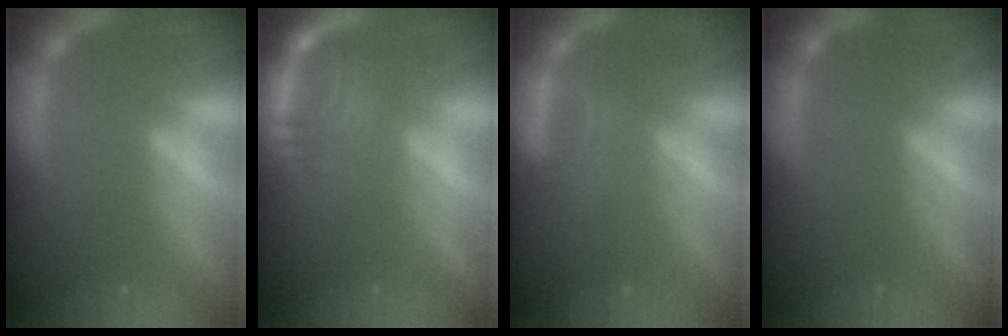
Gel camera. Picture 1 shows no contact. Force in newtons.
{"total": 5.5}
{"total": 2.5}
{"total": 0.0}